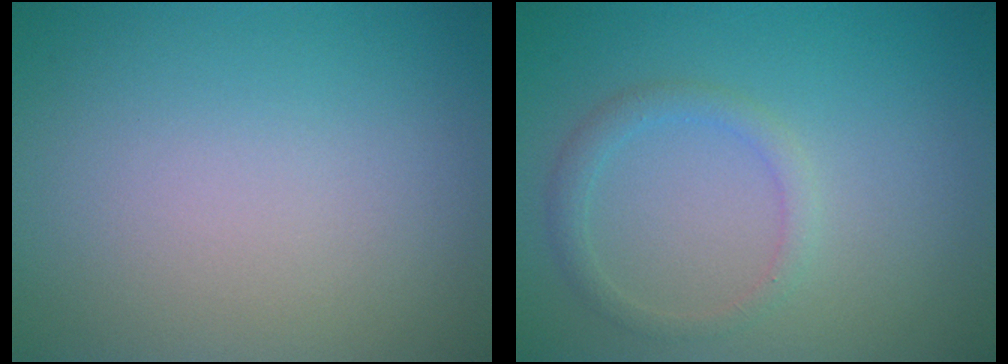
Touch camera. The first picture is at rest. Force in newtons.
{"total": 1.7, "press": 1.7, "slide": 0.2}